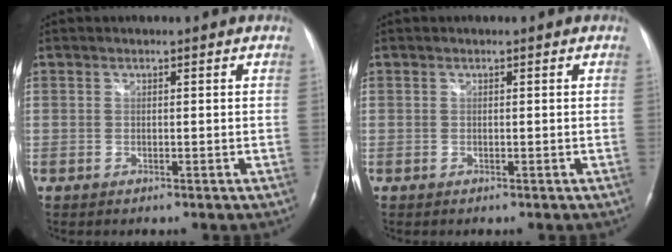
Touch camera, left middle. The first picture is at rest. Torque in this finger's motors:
{"motor_torque": [-0.20, 0.20, 0.00, 0.00]}